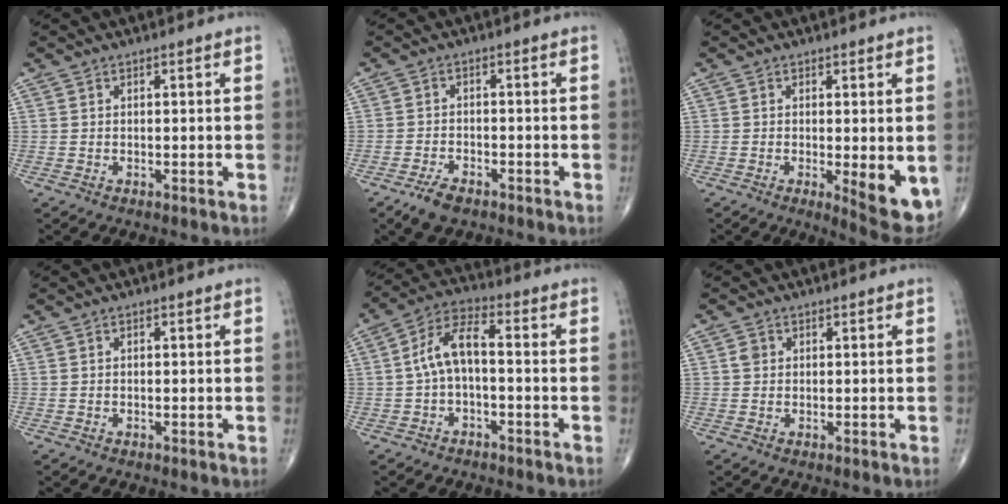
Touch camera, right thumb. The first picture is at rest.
{"total": 4.4, "force": [-3.1, 2.0, 2.4], "torque": [-0.046, 0.008, -0.054]}
{"total": 8.0, "force": [-1.4, 2.3, 7.5], "torque": [-0.097, -0.022, -0.015]}
{"total": 0.0}
{"total": 7.8, "force": [-0.8, 3.6, 6.9], "torque": [-0.133, 0.036, -0.024]}
{"total": 1.6, "force": [0.3, 1.4, 0.7], "torque": [-0.007, 0.002, 0.006]}